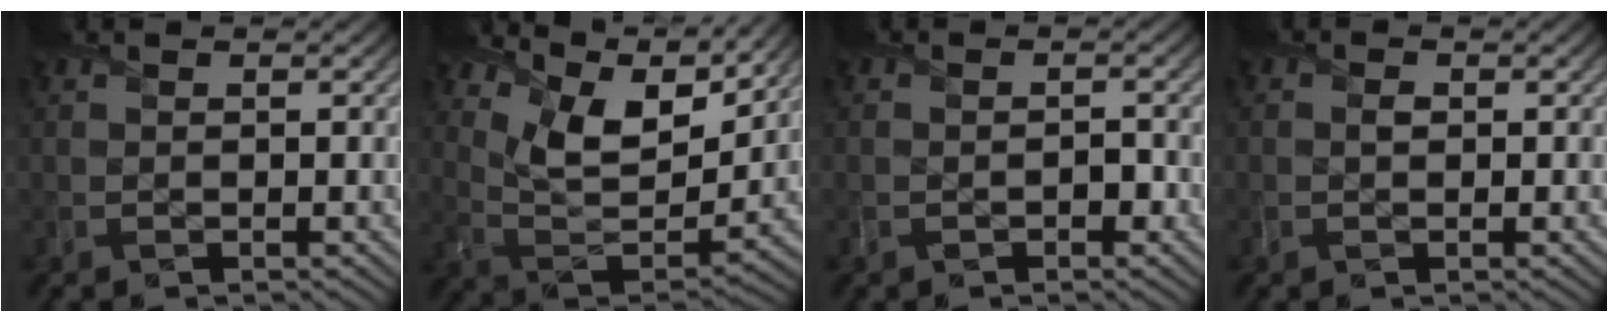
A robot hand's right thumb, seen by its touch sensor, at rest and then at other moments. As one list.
[{"total": 12.5, "force": [8.4, 5.1, 7.6], "torque": [-0.178, 0.001, 0.146]}, {"total": 1.6, "force": [-1.0, 1.0, 0.7], "torque": [-0.008, -0.005, -0.015]}, {"total": 0.9, "force": [-0.2, 0.7, 0.5], "torque": [-0.011, -0.005, -0.007]}]